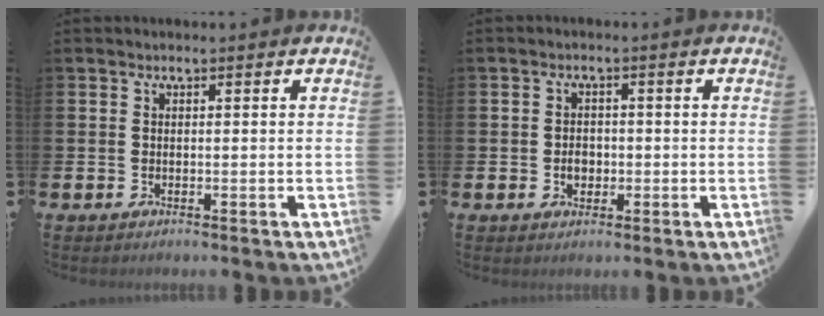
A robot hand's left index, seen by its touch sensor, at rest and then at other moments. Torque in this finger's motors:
{"motor_torque": [0.19, -0.15, 0.02, 0.04]}